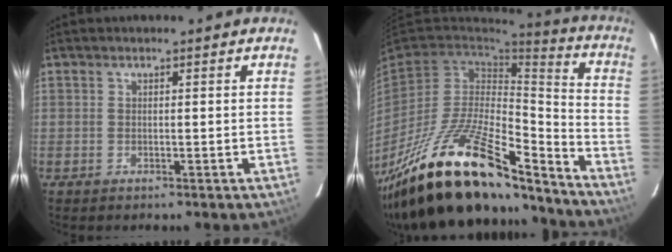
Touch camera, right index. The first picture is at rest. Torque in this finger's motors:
{"motor_torque": [1.62, -0.52, 1.05, 0.21]}